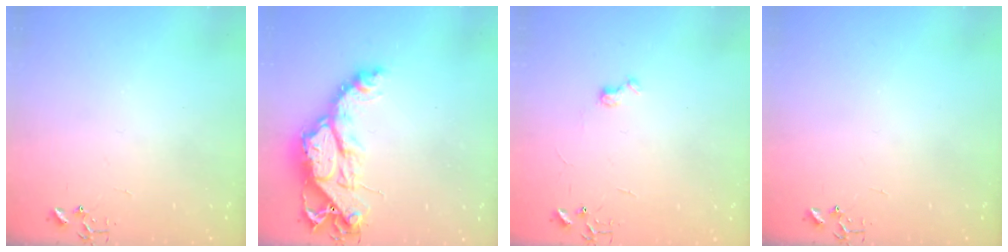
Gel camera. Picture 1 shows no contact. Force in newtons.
{"total": 14.8, "press": 14.8, "slide": 1.4}
{"total": 5.6, "press": 5.5, "slide": 0.7}
{"total": 0.0}